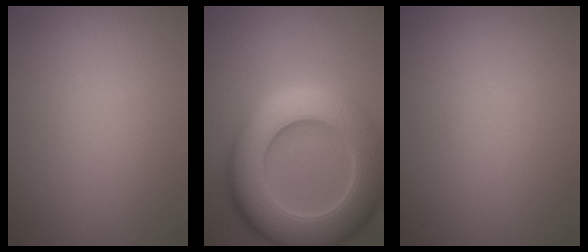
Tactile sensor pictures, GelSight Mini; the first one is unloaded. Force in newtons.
{"total": 12.1, "press": 12.1, "slide": 0.6}
{"total": 0.0}